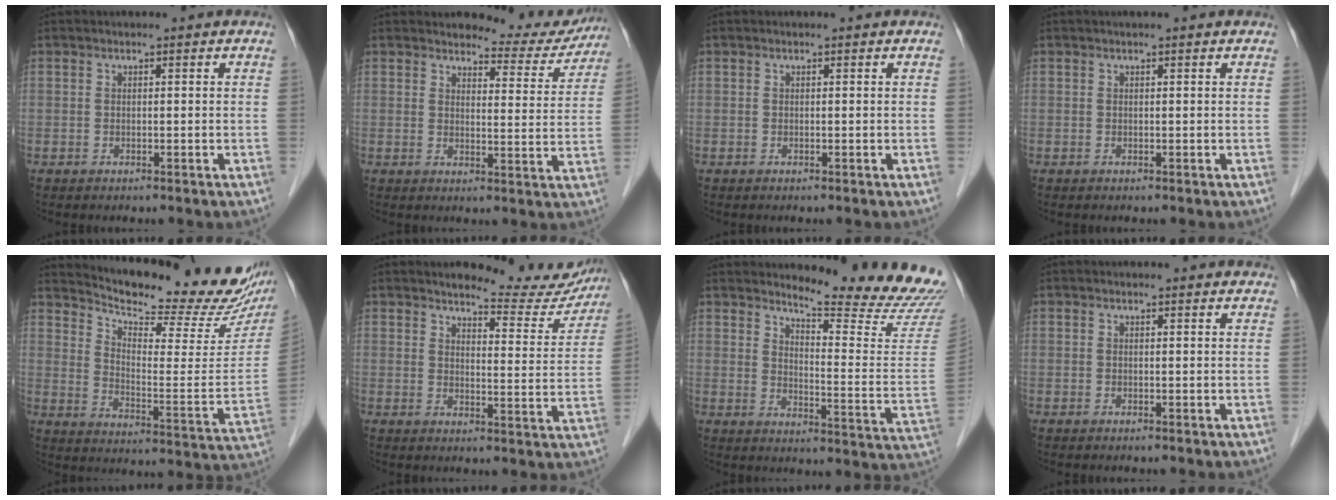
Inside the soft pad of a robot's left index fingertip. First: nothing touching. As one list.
[{"total": 8.6, "force": [8.3, 2.2, 0.7], "torque": [0.002, -0.029, 0.089]}, {"total": 0.0}, {"total": 0.8, "force": [0.6, 0.0, 0.5], "torque": [-0.007, 0.013, 0.010]}, {"total": 22.5, "force": [20.3, 3.8, 9.0], "torque": [-0.137, -0.068, 0.265]}, {"total": 12.2, "force": [11.7, 2.2, 2.5], "torque": [-0.016, -0.045, 0.126]}, {"total": 17.3, "force": [16.7, -0.5, 4.8], "torque": [-0.073, -0.136, 0.195]}, {"total": 2.5, "force": [2.4, 0.5, 0.3], "torque": [-0.011, 0.002, 0.016]}]